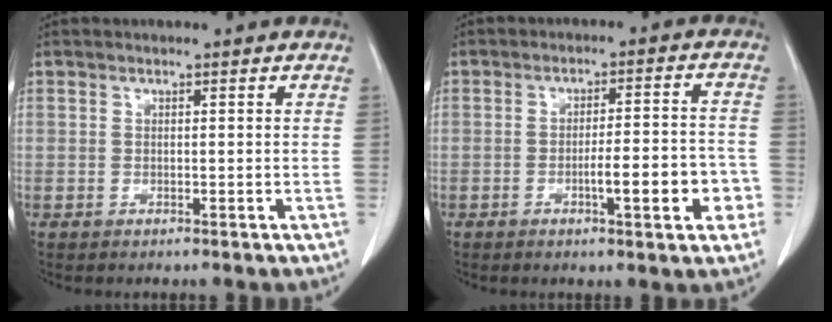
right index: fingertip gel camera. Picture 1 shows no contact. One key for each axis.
{"total": 8.4, "fx": -3.0, "fy": 1.4, "fz": 7.7, "tx": -0.107, "ty": 0.011, "tz": -0.039}